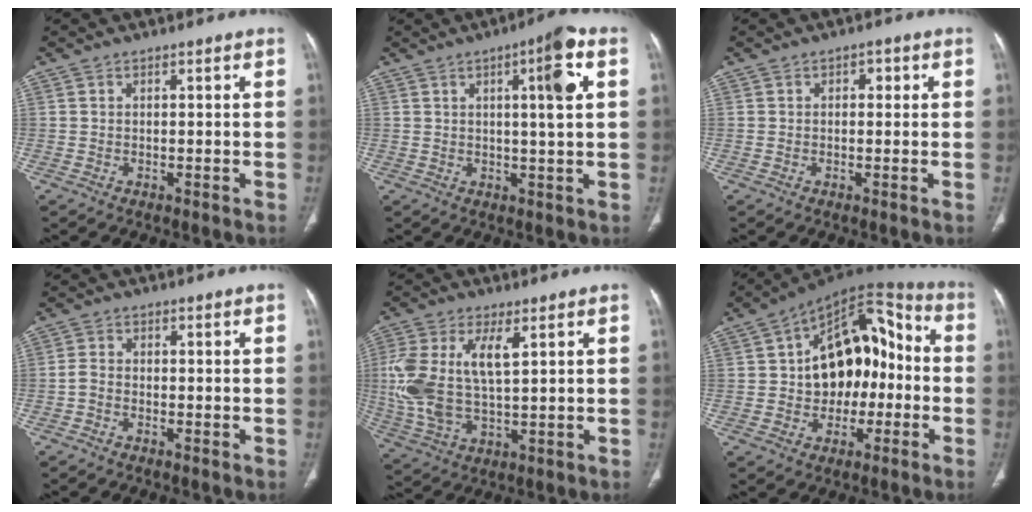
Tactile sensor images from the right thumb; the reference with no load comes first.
{"total": 8.4, "force": [2.3, 1.2, 8.0], "torque": [-0.120, 0.004, 0.031]}
{"total": 1.8, "force": [0.3, 1.2, 1.3], "torque": [-0.007, 0.005, -0.001]}
{"total": 1.9, "force": [-0.9, 1.2, 1.2], "torque": [-0.030, 0.010, -0.022]}
{"total": 14.4, "force": [2.9, 6.8, 12.4], "torque": [-0.286, 0.003, 0.065]}
{"total": 18.3, "force": [-0.9, 12.0, 13.8], "torque": [-0.150, 0.048, -0.019]}